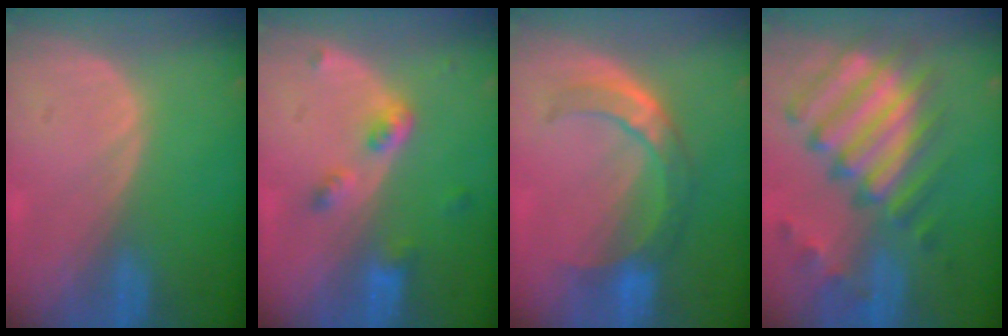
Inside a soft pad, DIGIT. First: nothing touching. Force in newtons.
{"total": 4.4, "press": 4.0, "slide": 1.7}
{"total": 6.8, "press": 6.6, "slide": 1.5}
{"total": 12.2, "press": 10.4, "slide": 6.3}